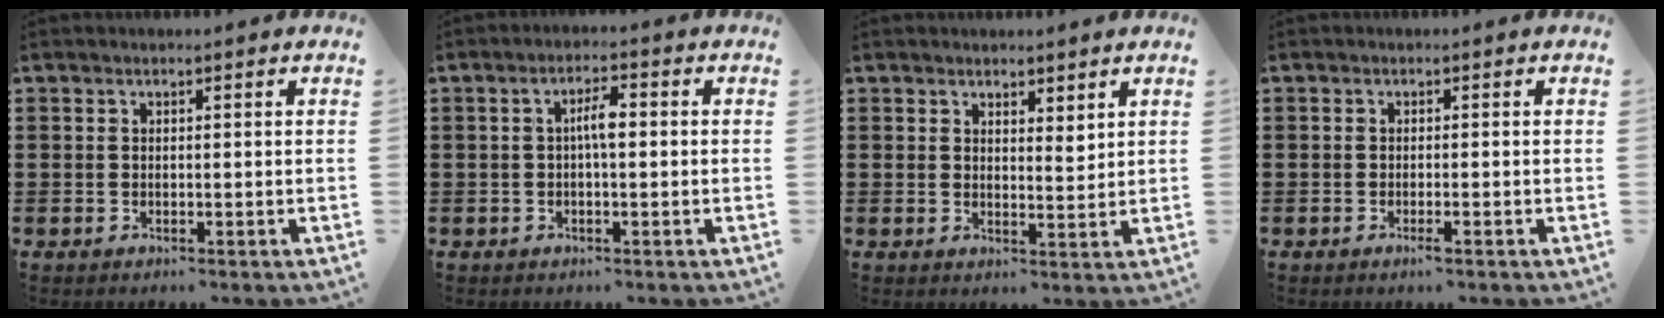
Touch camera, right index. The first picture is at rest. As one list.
[{"total": 3.3, "force": [-0.1, 0.9, 3.2], "torque": [-0.059, 0.006, -0.004]}, {"total": 2.4, "force": [2.2, 0.9, 0.3], "torque": [-0.011, 0.003, 0.044]}, {"total": 1.3, "force": [-0.7, -0.1, 1.1], "torque": [-0.018, -0.005, -0.012]}]